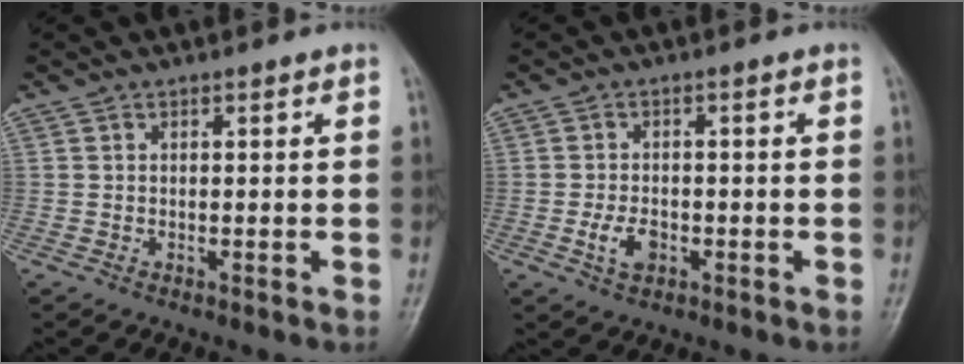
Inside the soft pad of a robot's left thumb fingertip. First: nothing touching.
{"total": 3.9, "force": [-1.4, 2.5, 2.7], "torque": [-0.050, 0.005, -0.023]}